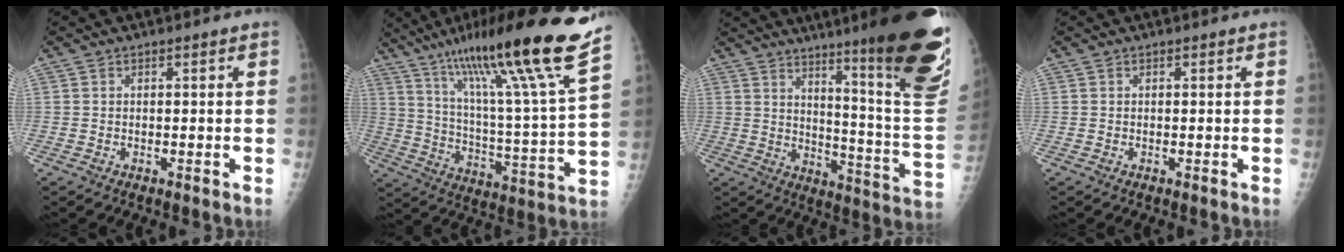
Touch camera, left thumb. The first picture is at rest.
{"total": 26.6, "force": [18.5, 0.7, 19.0], "torque": [-0.296, -0.077, 0.297]}
{"total": 27.2, "force": [16.5, 2.7, 21.5], "torque": [-0.238, -0.093, 0.234]}
{"total": 0.0}